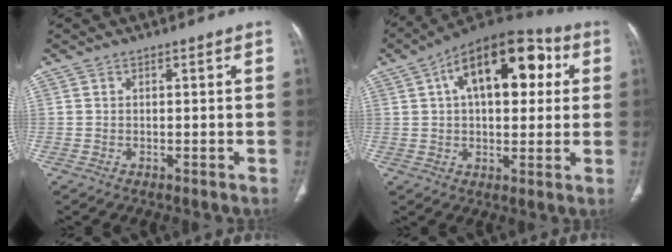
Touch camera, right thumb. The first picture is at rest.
{"total": 20.1, "force": [5.7, 10.7, 16.1], "torque": [-0.205, 0.024, 0.075]}